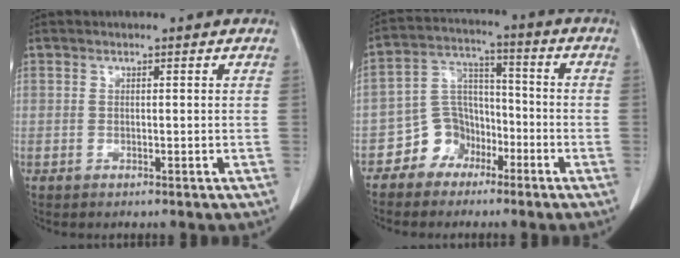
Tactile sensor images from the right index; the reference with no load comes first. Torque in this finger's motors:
{"motor_torque": [0.01, -0.06, -0.12, -0.07]}